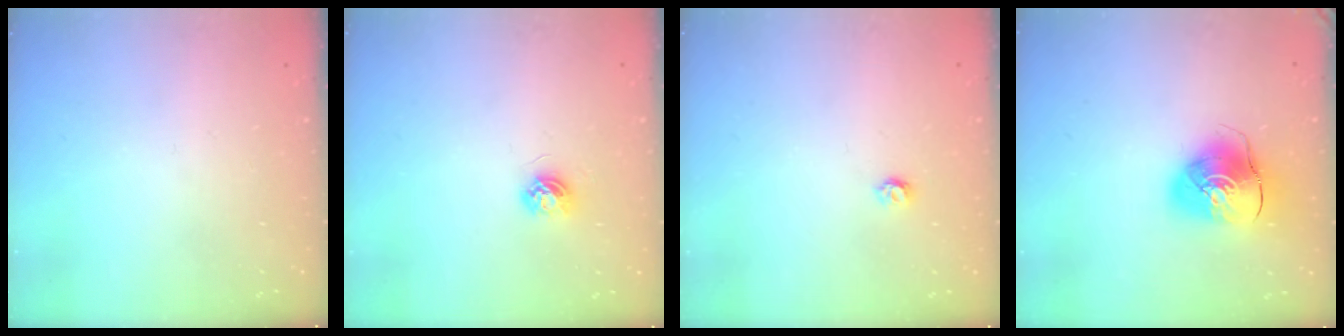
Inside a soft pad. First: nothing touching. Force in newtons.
{"total": 4.2, "press": 4.2, "slide": 0.4}
{"total": 3.2, "press": 3.2, "slide": 0.3}
{"total": 10.8, "press": 10.7, "slide": 1.5}